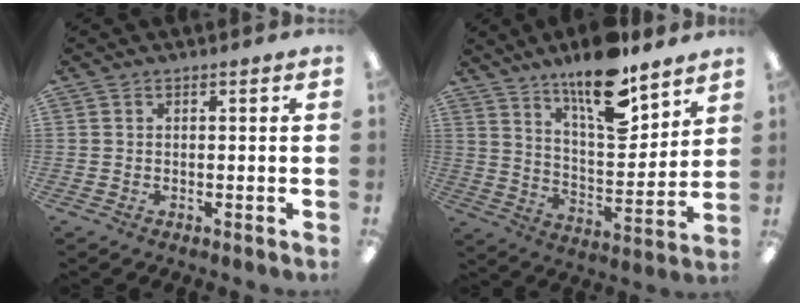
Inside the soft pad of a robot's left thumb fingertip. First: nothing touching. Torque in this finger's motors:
{"motor_torque": [1.40, 0.52, 1.42, -1.35, 0.10]}